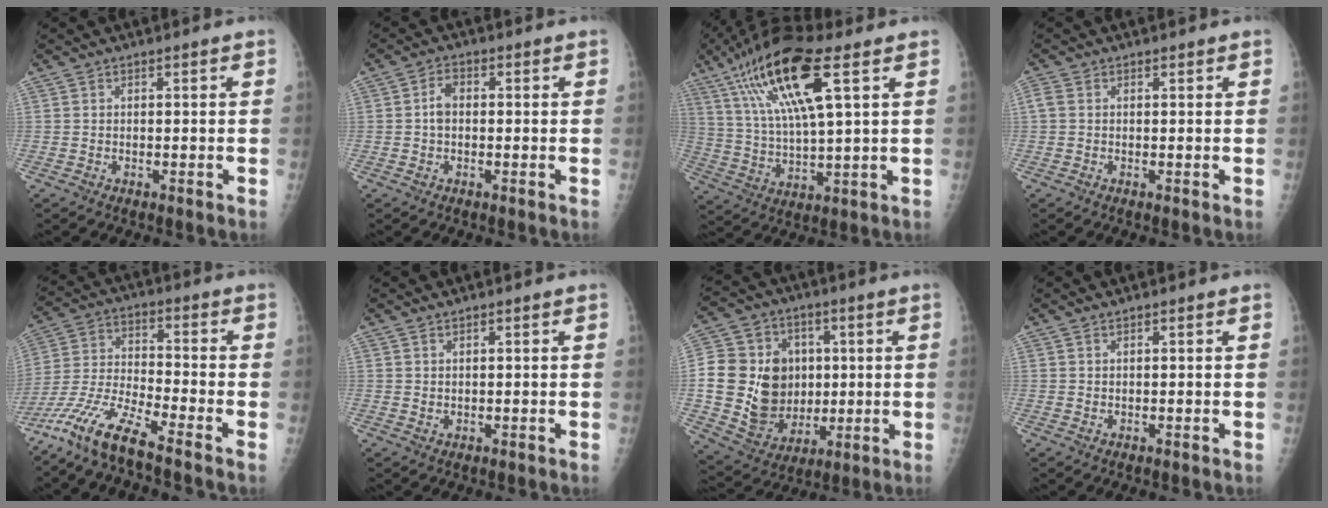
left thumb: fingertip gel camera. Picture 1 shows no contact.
{"total": 3.3, "force": [-0.1, 2.2, 2.4], "torque": [-0.041, 0.010, -0.009]}
{"total": 18.1, "force": [8.2, 4.4, 15.6], "torque": [-0.306, -0.011, 0.151]}
{"total": 1.5, "force": [0.4, 1.1, 0.9], "torque": [-0.025, 0.000, 0.005]}
{"total": 11.3, "force": [-8.9, 0.9, 6.9], "torque": [-0.159, 0.033, -0.183]}
{"total": 1.0, "force": [0.7, 0.4, 0.6], "torque": [-0.006, -0.005, 0.013]}
{"total": 18.8, "force": [0.4, 15.6, 10.5], "torque": [-0.158, 0.005, 0.025]}
{"total": 0.5, "force": [0.4, 0.2, 0.3], "torque": [-0.005, -0.001, 0.009]}